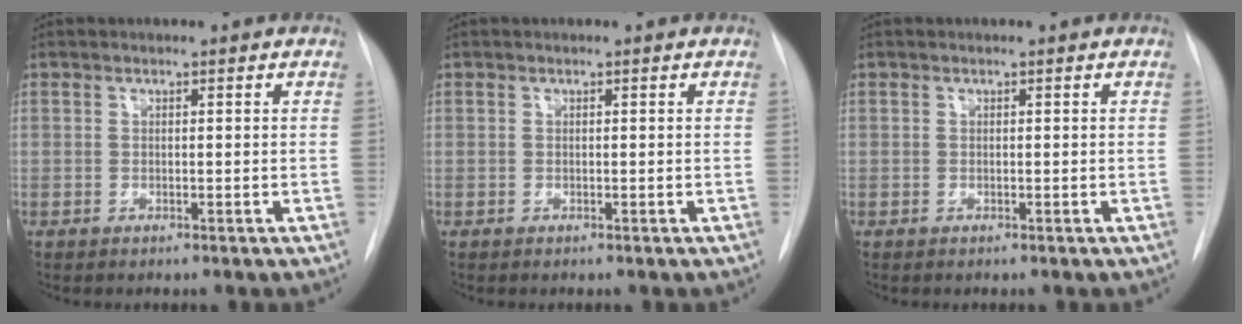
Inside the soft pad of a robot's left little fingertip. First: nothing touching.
{"total": 0.0}
{"total": 0.0}